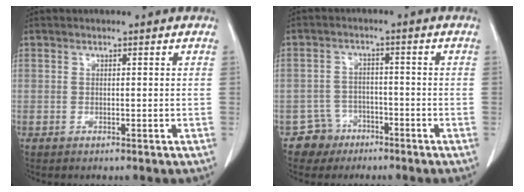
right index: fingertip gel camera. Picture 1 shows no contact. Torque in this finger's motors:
{"motor_torque": [-1.55, 0.59, -1.05, -0.21]}